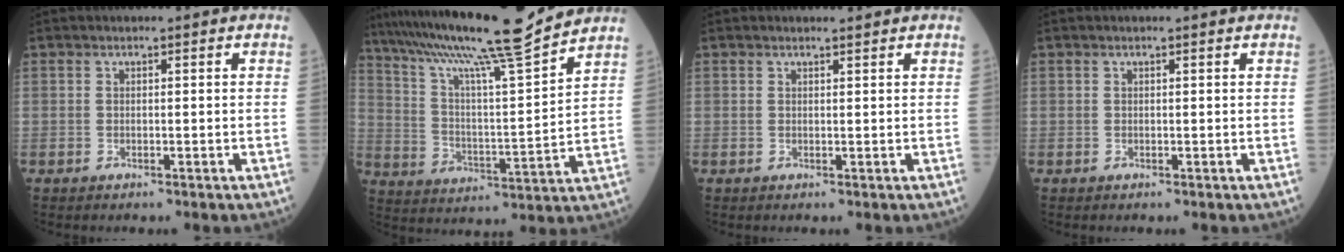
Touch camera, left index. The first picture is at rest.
{"total": 19.6, "force": [16.7, -1.0, 10.2], "torque": [-0.185, -0.006, 0.272]}
{"total": 1.3, "force": [1.2, -0.1, 0.4], "torque": [-0.009, 0.001, 0.021]}
{"total": 1.0, "force": [0.9, -0.2, 0.5], "torque": [-0.013, 0.004, 0.015]}